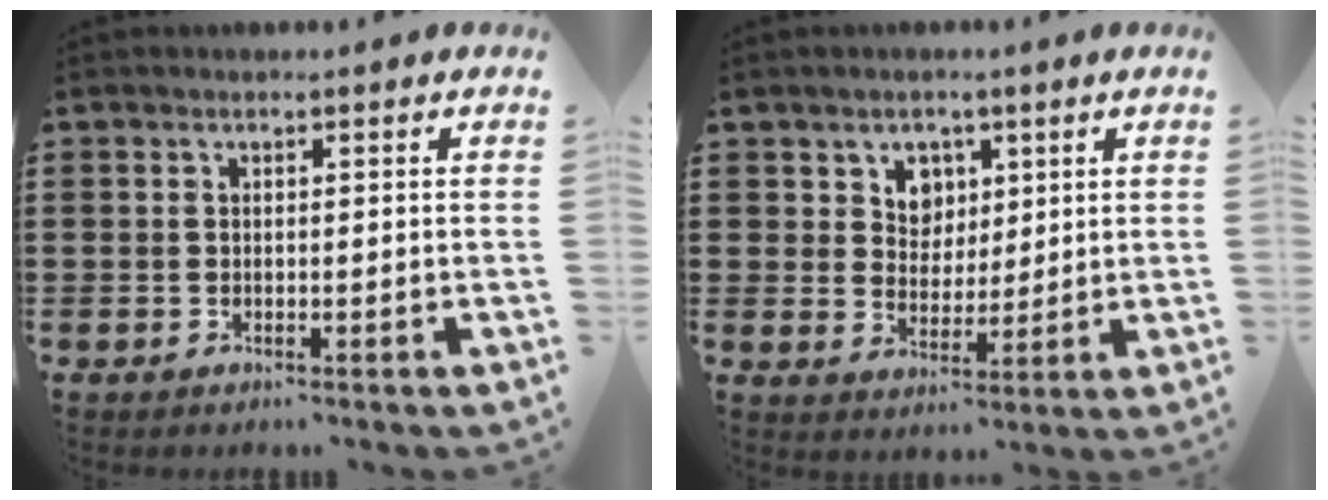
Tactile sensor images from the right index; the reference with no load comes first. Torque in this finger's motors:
{"motor_torque": [0.07, 0.06, 0.07, 0.03]}